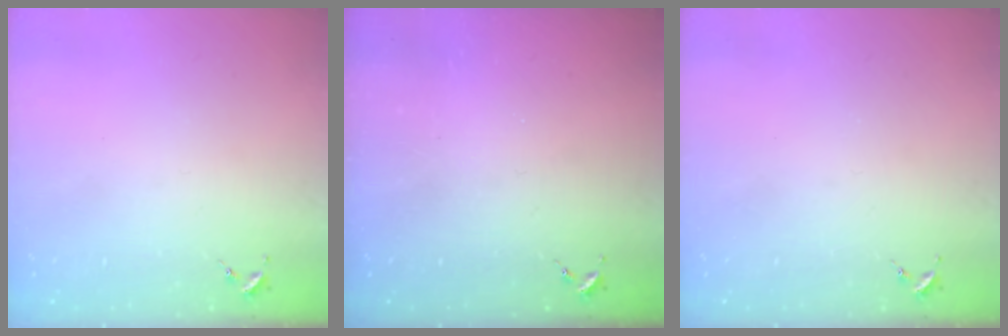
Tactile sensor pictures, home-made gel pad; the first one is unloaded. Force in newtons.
{"total": 0.0}
{"total": 0.0}